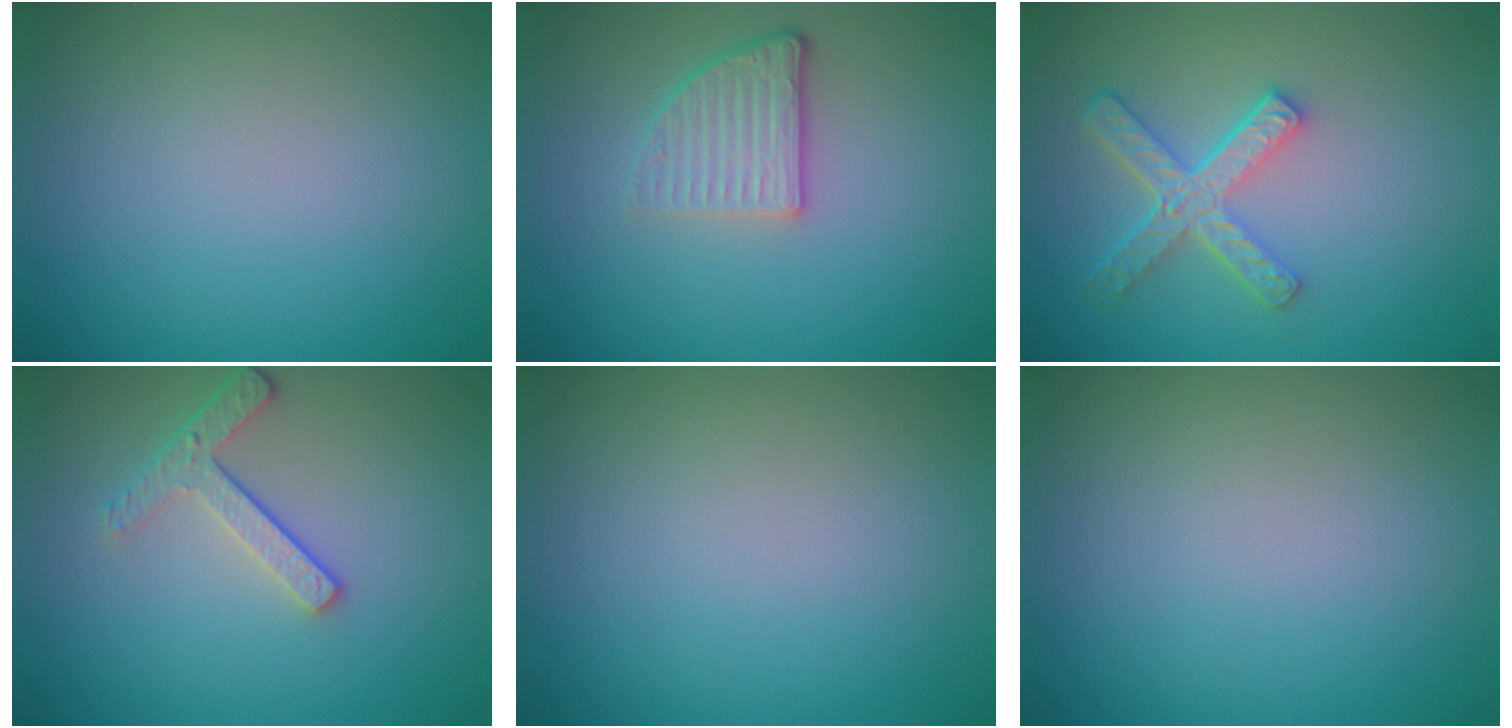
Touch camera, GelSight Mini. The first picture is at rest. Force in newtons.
{"total": 3.3, "press": 2.5, "slide": 2.2}
{"total": 4.5, "press": 3.3, "slide": 3.0}
{"total": 2.6, "press": 2.2, "slide": 1.3}
{"total": 0.0}
{"total": 0.0}